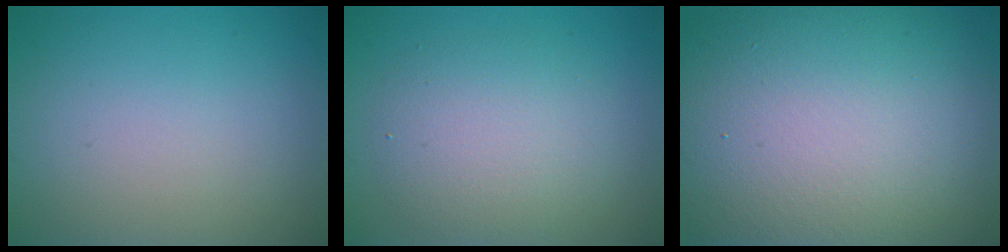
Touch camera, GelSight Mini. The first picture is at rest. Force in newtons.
{"total": 4.5, "press": 4.5, "slide": 0.5}
{"total": 18.1, "press": 18.1, "slide": 1.1}